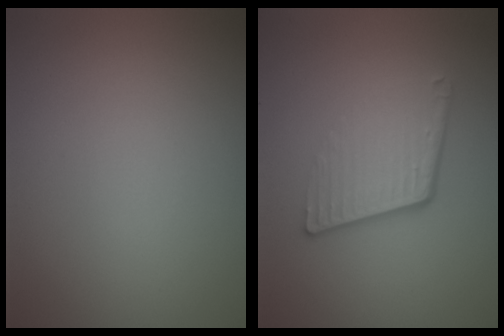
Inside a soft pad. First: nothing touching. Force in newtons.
{"total": 4.2, "press": 2.8, "slide": 3.2}